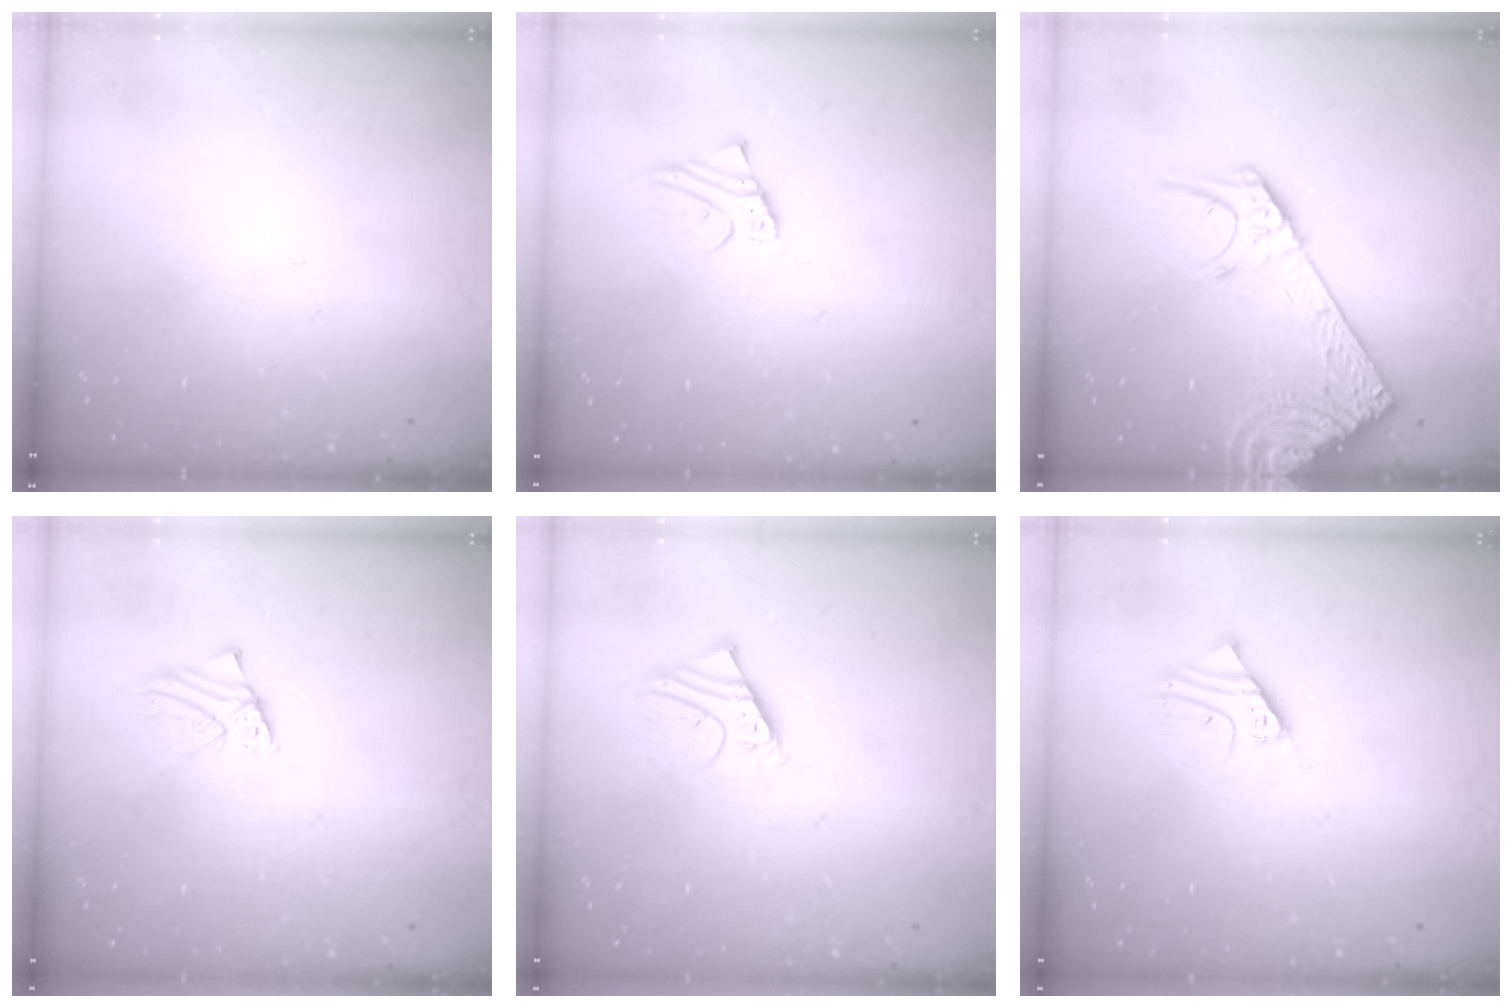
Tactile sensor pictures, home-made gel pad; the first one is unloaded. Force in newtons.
{"total": 2.6, "press": 2.6, "slide": 0.0}
{"total": 14.9, "press": 14.5, "slide": 3.3}
{"total": 1.8, "press": 1.8, "slide": 0.1}
{"total": 3.5, "press": 3.5, "slide": 0.4}
{"total": 2.5, "press": 2.5, "slide": 0.2}